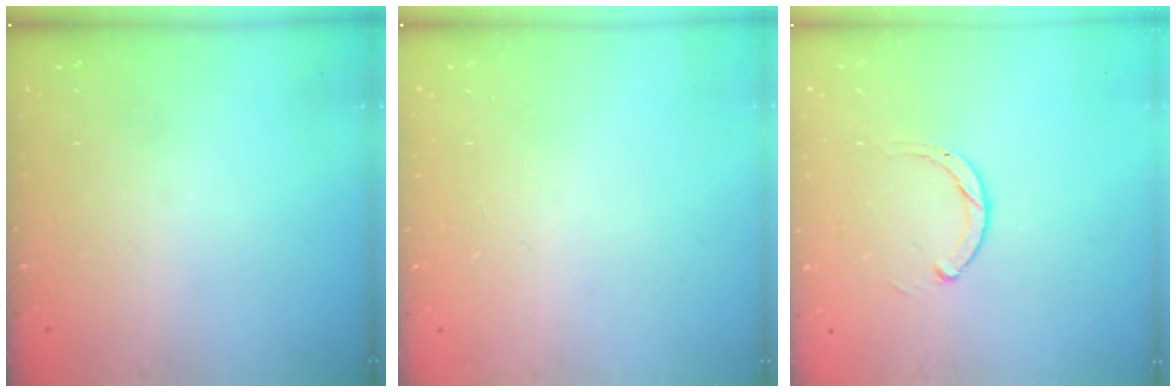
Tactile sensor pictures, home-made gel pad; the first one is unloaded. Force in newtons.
{"total": 0.0}
{"total": 2.5, "press": 2.5, "slide": 0.3}